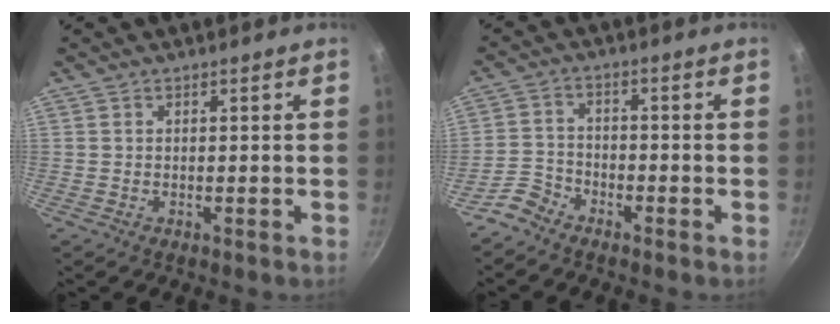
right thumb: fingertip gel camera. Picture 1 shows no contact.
{"total": 4.3, "force": [-3.6, 2.1, 0.9], "torque": [-0.015, 0.034, -0.081]}